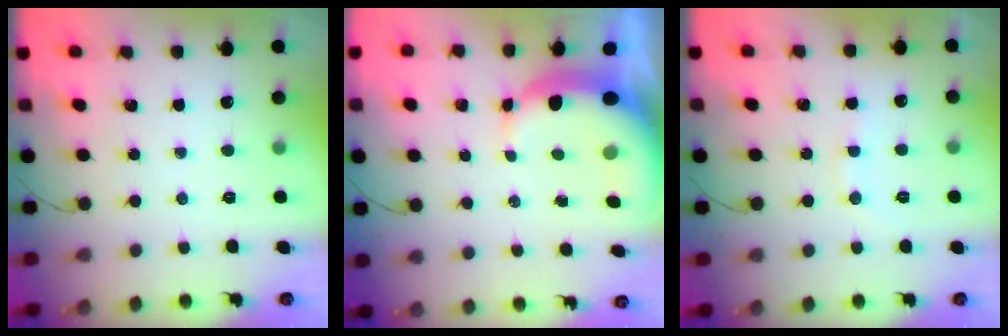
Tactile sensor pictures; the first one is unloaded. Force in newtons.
{"total": 9.4, "press": 9.2, "slide": 1.9}
{"total": 7.5, "press": 7.3, "slide": 1.5}